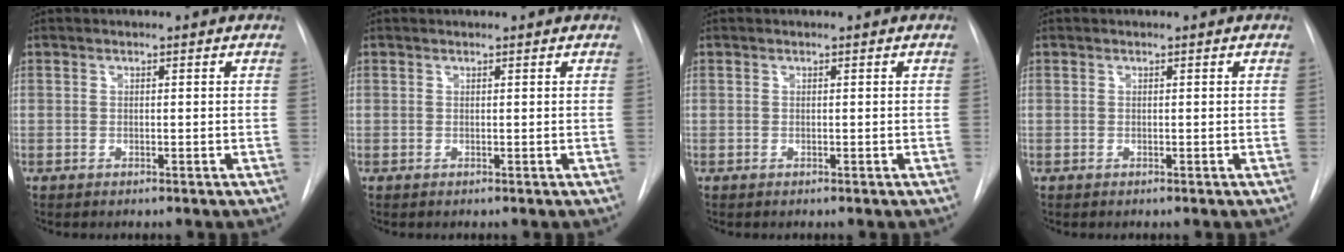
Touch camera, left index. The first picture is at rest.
{"total": 1.1, "force": [1.1, 0.0, 0.2], "torque": [-0.007, 0.015, 0.016]}
{"total": 0.0}
{"total": 0.0}